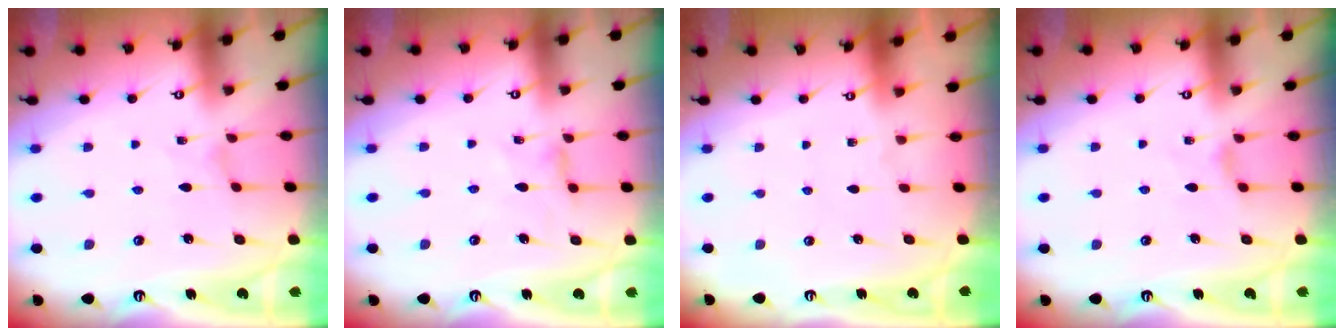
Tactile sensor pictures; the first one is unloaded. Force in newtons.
{"total": 1.5, "press": 1.4, "slide": 0.3}
{"total": 0.0}
{"total": 1.7, "press": 1.7, "slide": 0.4}